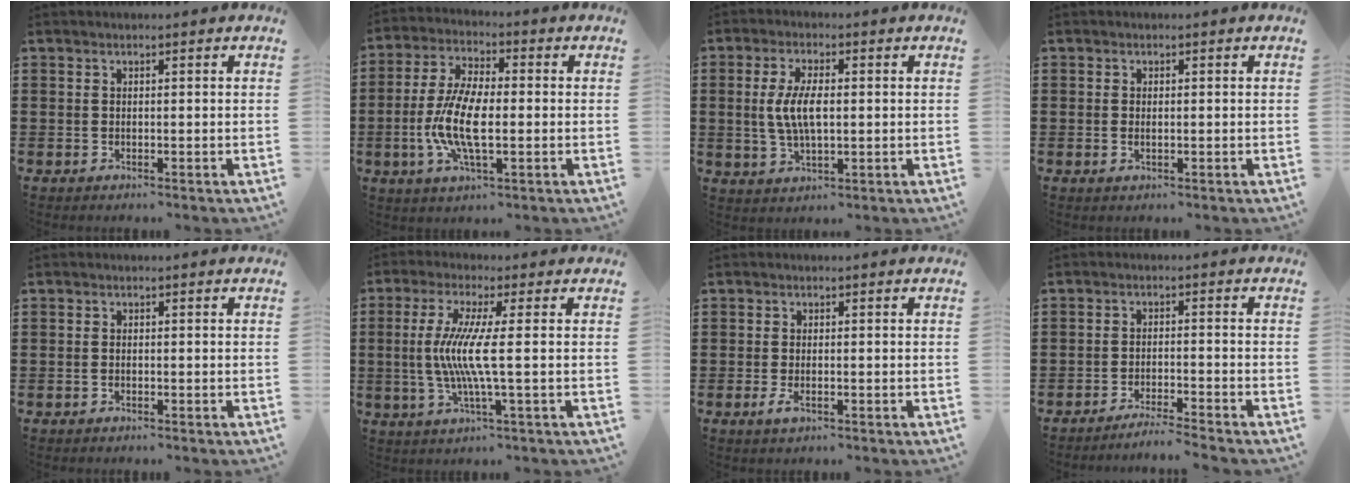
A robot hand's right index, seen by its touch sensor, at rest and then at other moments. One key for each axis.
{"total": 9.6, "fx": -1.9, "fy": 3.7, "fz": 8.7, "tx": -0.195, "ty": -0.010, "tz": -0.040}
{"total": 6.4, "fx": 0.3, "fy": 2.6, "fz": 5.8, "tx": -0.127, "ty": 0.003, "tz": -0.001}
{"total": 0.9, "fx": 0.0, "fy": 0.5, "fz": 0.8, "tx": -0.016, "ty": 0.003, "tz": 0.000}
{"total": 0.6, "fx": -0.3, "fy": 0.1, "fz": 0.5, "tx": -0.013, "ty": -0.006, "tz": -0.003}
{"total": 7.9, "fx": -0.2, "fy": -0.2, "fz": 7.9, "tx": -0.173, "ty": -0.021, "tz": -0.016}
{"total": 1.8, "fx": -0.6, "fy": 0.5, "fz": 1.6, "tx": -0.046, "ty": -0.012, "tz": -0.014}
{"total": 3.2, "fx": -3.1, "fy": -0.7, "fz": 0.6, "tx": -0.012, "ty": -0.004, "tz": -0.063}